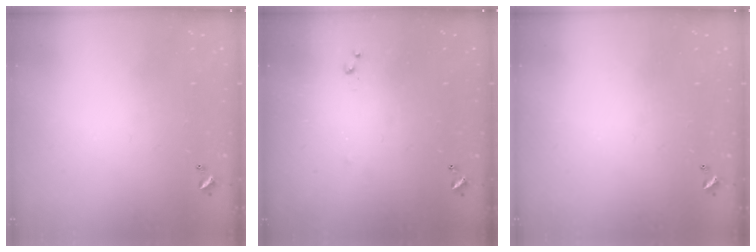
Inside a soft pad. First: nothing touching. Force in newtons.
{"total": 4.8, "press": 4.7, "slide": 0.4}
{"total": 0.0}